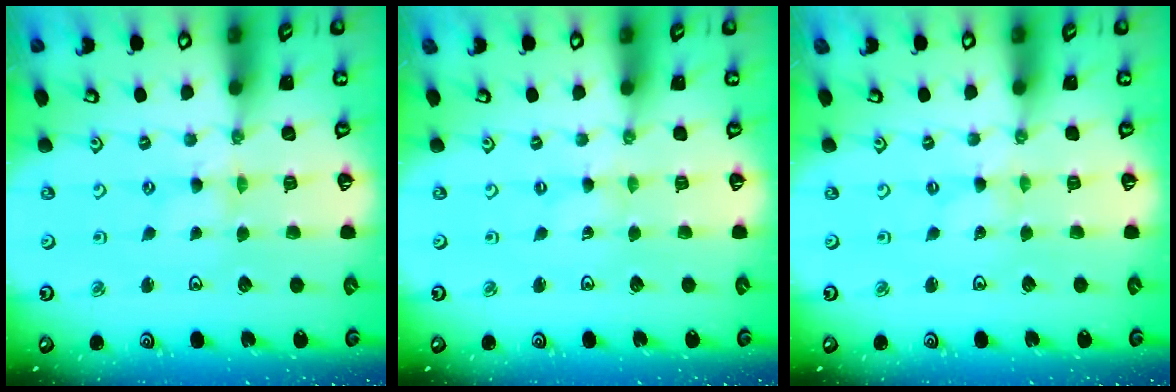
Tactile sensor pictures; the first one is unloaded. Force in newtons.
{"total": 0.0}
{"total": 0.0}